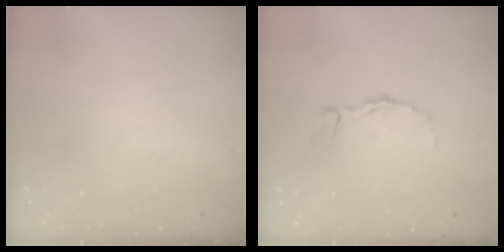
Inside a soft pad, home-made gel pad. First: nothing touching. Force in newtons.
{"total": 3.9, "press": 3.9, "slide": 0.2}